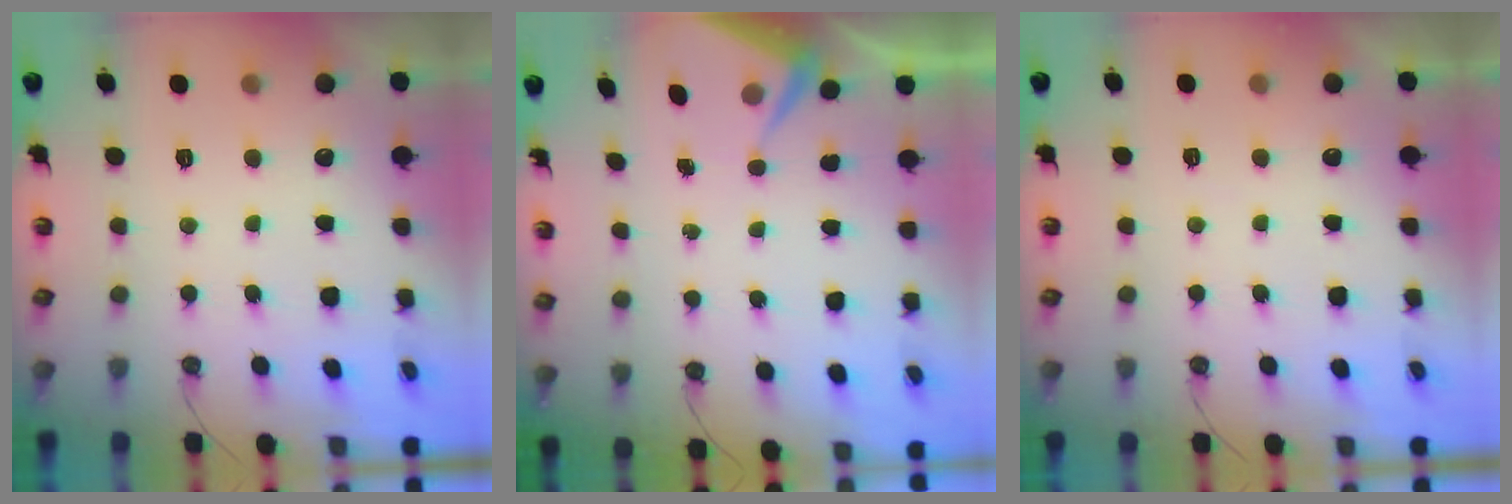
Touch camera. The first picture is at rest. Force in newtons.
{"total": 5.8, "press": 5.7, "slide": 0.7}
{"total": 2.7, "press": 2.7, "slide": 0.6}